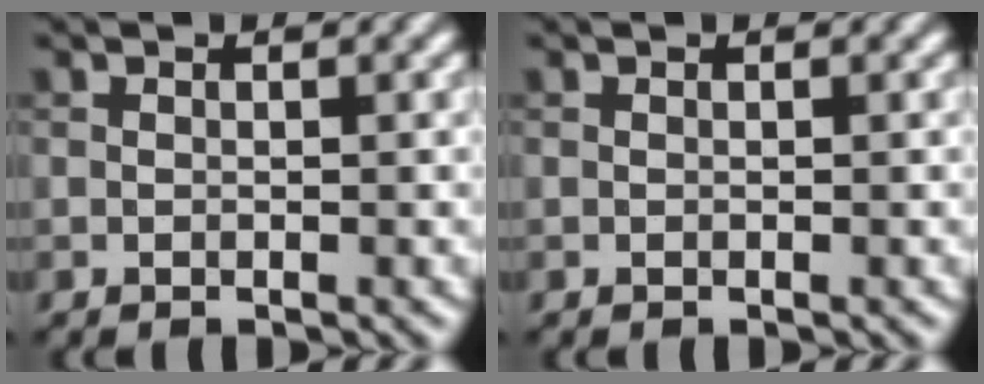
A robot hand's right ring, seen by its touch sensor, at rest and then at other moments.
{"total": 0.0}